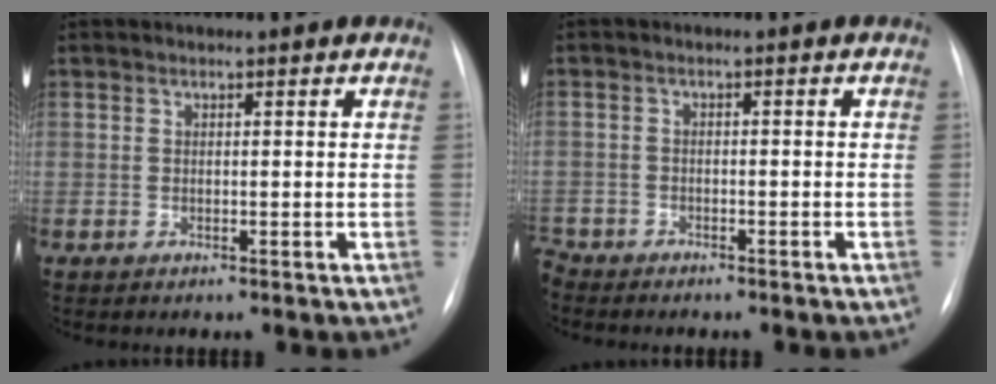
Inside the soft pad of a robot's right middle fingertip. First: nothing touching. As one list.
[{"total": 4.5, "force": [-4.0, 1.7, 1.0], "torque": [-0.014, -0.005, -0.065]}]